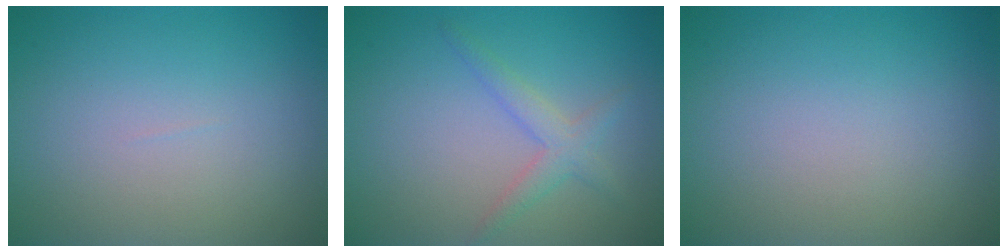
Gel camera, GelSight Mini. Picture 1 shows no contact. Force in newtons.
{"total": 2.1, "press": 2.1, "slide": 0.1}
{"total": 0.0}